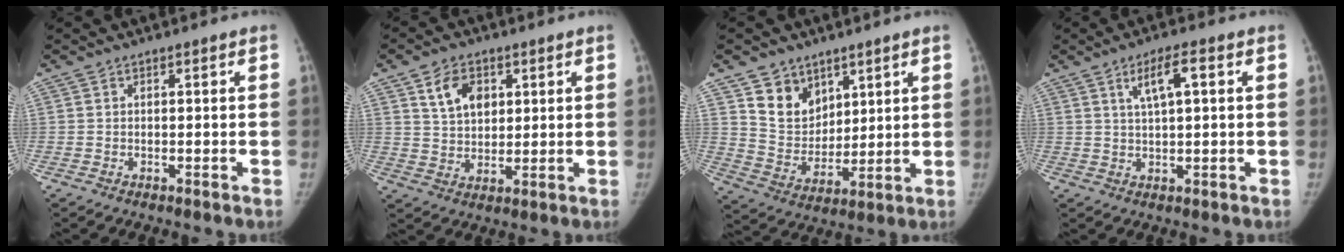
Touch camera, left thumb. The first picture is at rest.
{"total": 7.8, "force": [3.4, 5.5, 4.5], "torque": [-0.051, -0.017, 0.064]}
{"total": 10.2, "force": [6.3, 7.4, 3.2], "torque": [-0.018, -0.048, 0.127]}
{"total": 5.5, "force": [1.9, 1.4, 5.0], "torque": [-0.088, 0.006, 0.036]}